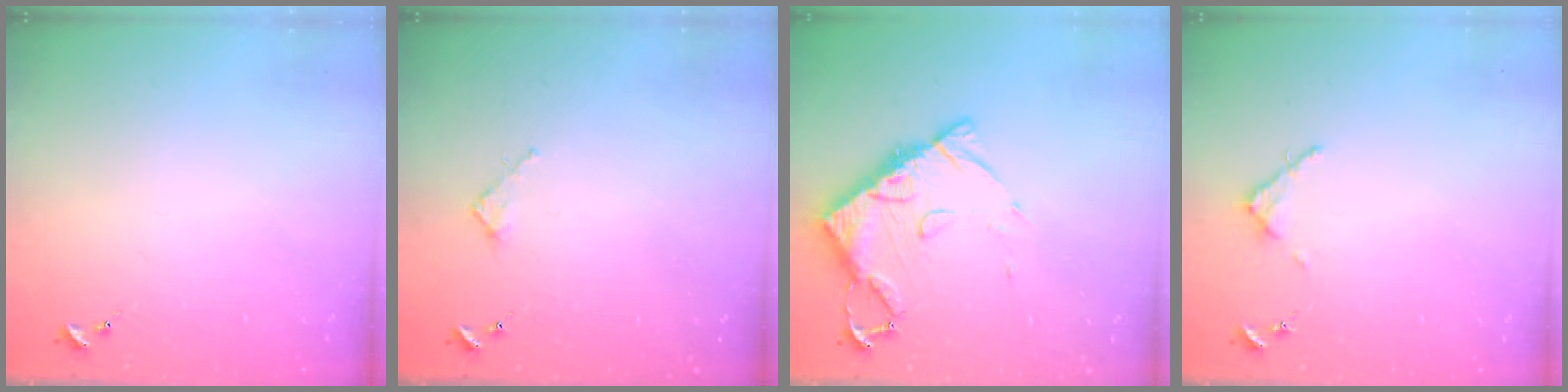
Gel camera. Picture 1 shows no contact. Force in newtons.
{"total": 2.4, "press": 2.3, "slide": 0.3}
{"total": 11.5, "press": 11.5, "slide": 1.1}
{"total": 3.1, "press": 3.1, "slide": 0.4}